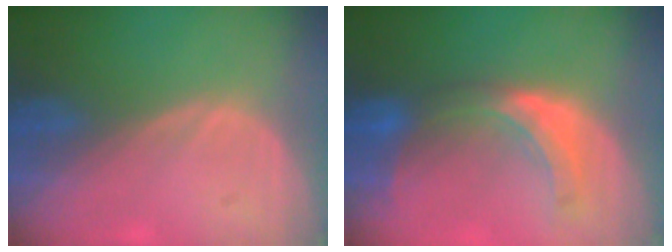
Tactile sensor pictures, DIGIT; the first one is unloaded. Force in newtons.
{"total": 7.5, "press": 6.8, "slide": 3.2}